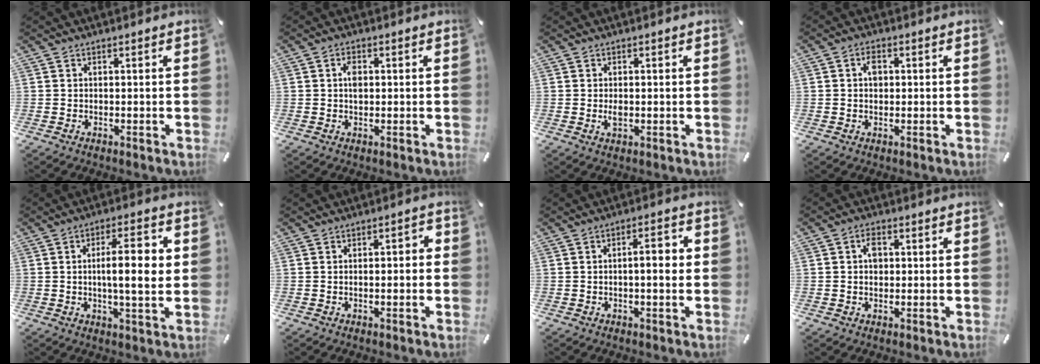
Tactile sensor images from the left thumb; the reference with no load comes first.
{"total": 2.9, "force": [0.3, 1.9, 2.1], "torque": [-0.037, 0.004, 0.002]}
{"total": 2.1, "force": [-0.2, 1.2, 1.7], "torque": [-0.040, -0.002, -0.007]}
{"total": 3.0, "force": [0.4, 2.0, 2.2], "torque": [-0.038, 0.005, 0.003]}
{"total": 11.8, "force": [0.8, 3.0, 11.4], "torque": [-0.169, 0.000, 0.004]}
{"total": 2.7, "force": [-1.0, 1.2, 2.1], "torque": [-0.036, 0.010, -0.021]}
{"total": 5.7, "force": [-0.2, 1.8, 5.4], "torque": [-0.082, 0.005, -0.010]}
{"total": 3.4, "force": [0.4, 2.3, 2.5], "torque": [-0.043, 0.006, 0.003]}